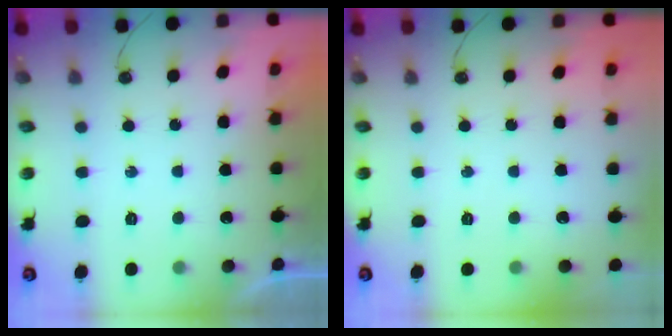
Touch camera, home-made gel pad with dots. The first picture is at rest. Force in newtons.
{"total": 0.0}